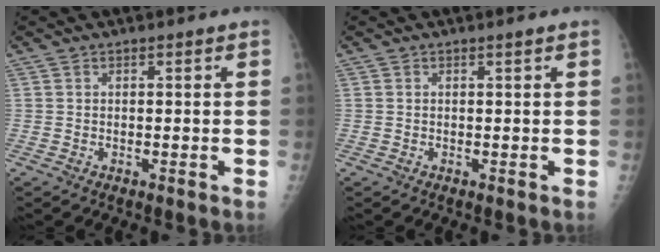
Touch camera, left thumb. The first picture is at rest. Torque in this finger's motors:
{"motor_torque": [0.06, -0.02, -0.02, -0.05, 0.00]}